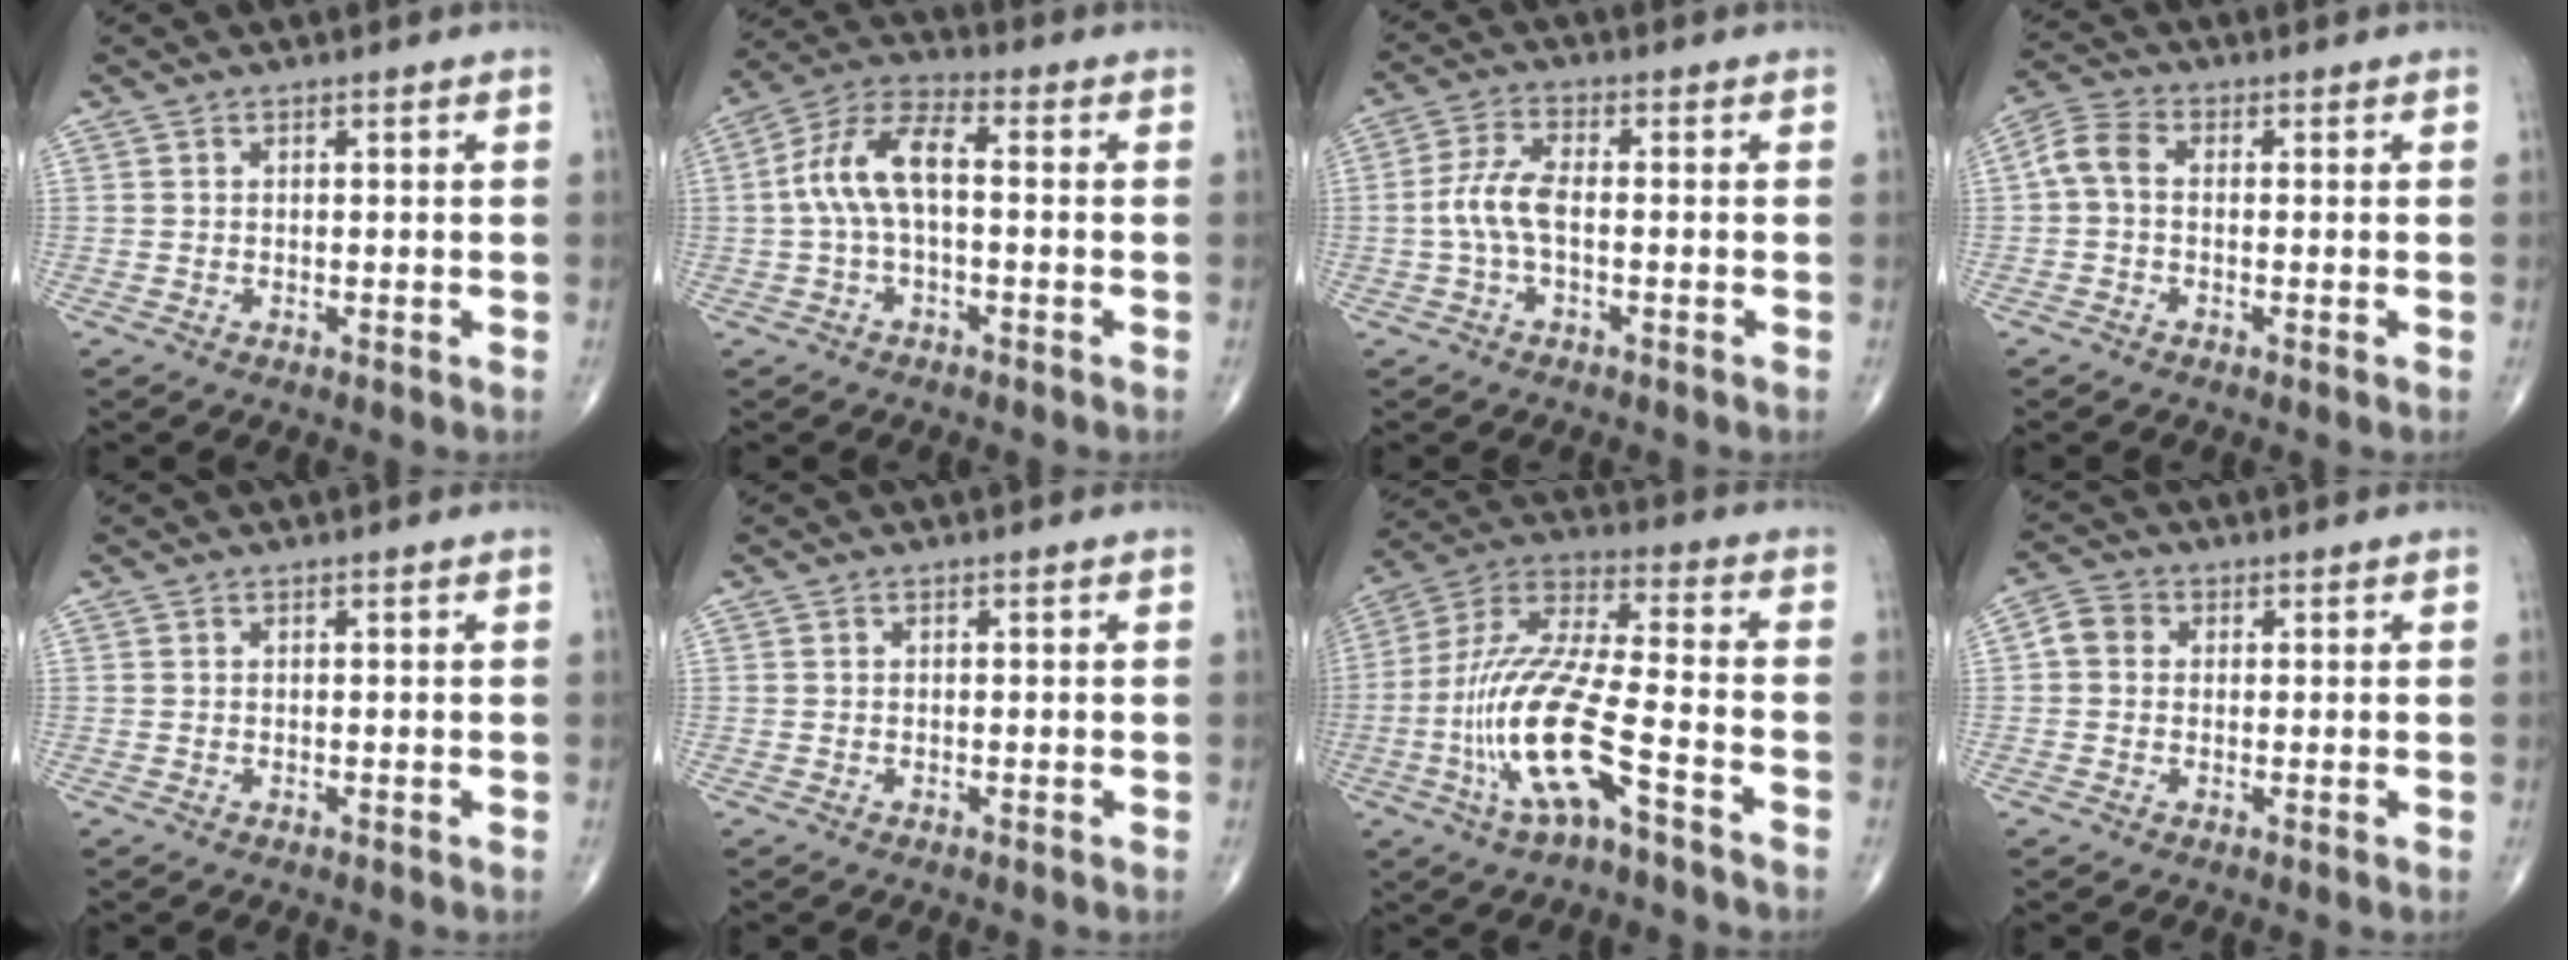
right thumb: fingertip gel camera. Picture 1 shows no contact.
{"total": 10.0, "force": [-0.1, 4.6, 8.9], "torque": [-0.185, 0.039, -0.008]}
{"total": 5.8, "force": [-0.9, 2.3, 5.2], "torque": [-0.126, 0.016, -0.023]}
{"total": 4.8, "force": [-0.1, 3.1, 3.7], "torque": [-0.077, 0.016, -0.013]}
{"total": 0.0}
{"total": 0.0}
{"total": 17.6, "force": [-6.7, 4.4, 15.6], "torque": [-0.335, 0.039, -0.123]}
{"total": 3.8, "force": [0.3, 3.3, 1.9], "torque": [-0.028, 0.010, -0.002]}